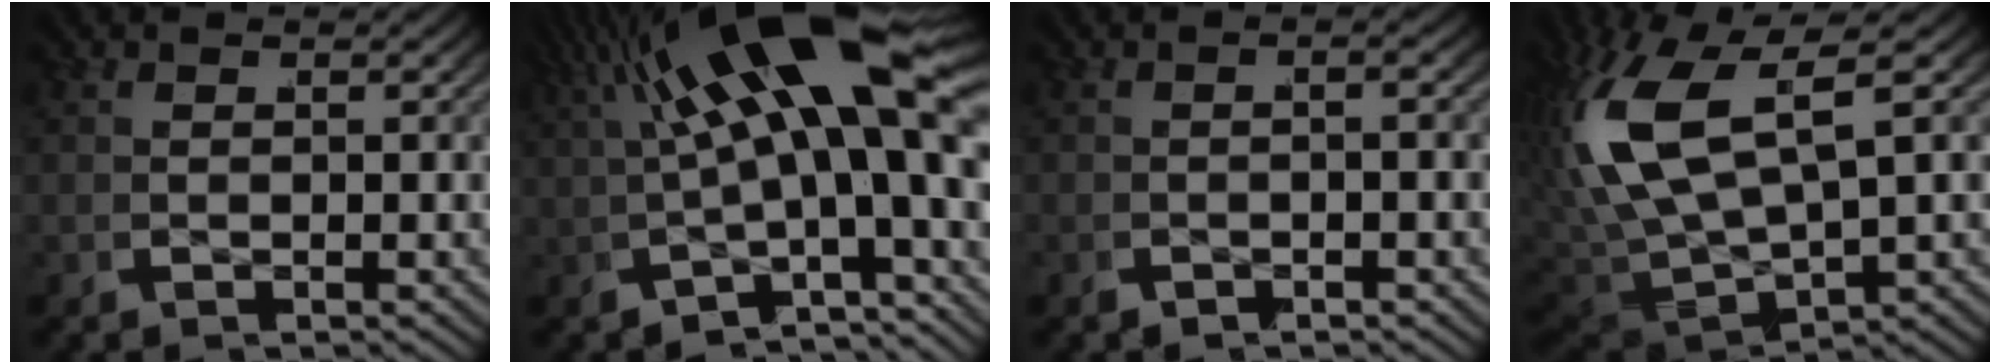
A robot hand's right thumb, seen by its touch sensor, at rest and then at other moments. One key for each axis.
{"total": 10.5, "fx": 1.4, "fy": 3.7, "fz": 9.7, "tx": -0.164, "ty": 0.010, "tz": 0.020}
{"total": 0.9, "fx": -0.9, "fy": 0.1, "fz": 0.1, "tx": -0.015, "ty": 0.000, "tz": -0.020}
{"total": 11.5, "fx": 0.4, "fy": 7.3, "fz": 8.9, "tx": -0.232, "ty": -0.021, "tz": 0.014}